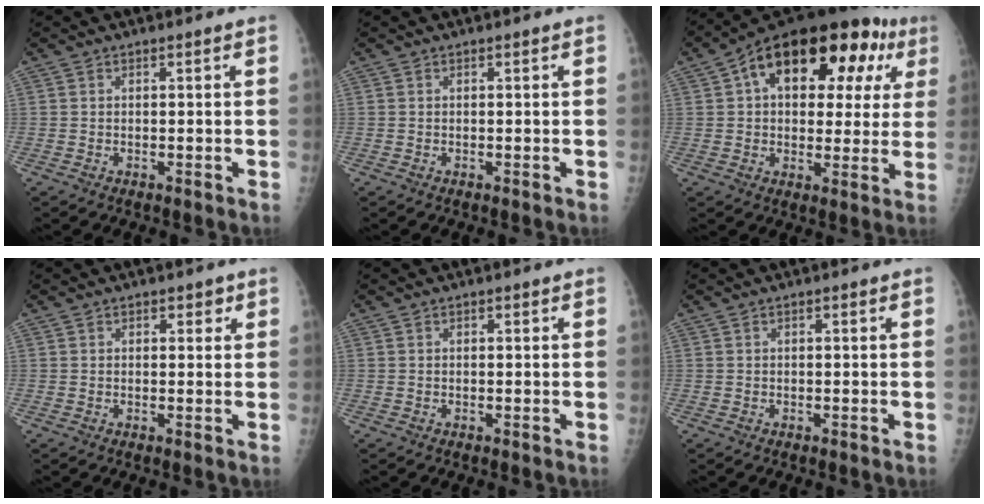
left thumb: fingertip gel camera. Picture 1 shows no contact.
{"total": 0.0}
{"total": 23.0, "force": [8.3, 12.8, 17.2], "torque": [-0.211, 0.035, 0.114]}
{"total": 1.7, "force": [1.0, 1.2, 0.7], "torque": [0.011, -0.004, 0.010]}
{"total": 0.0}
{"total": 0.0}